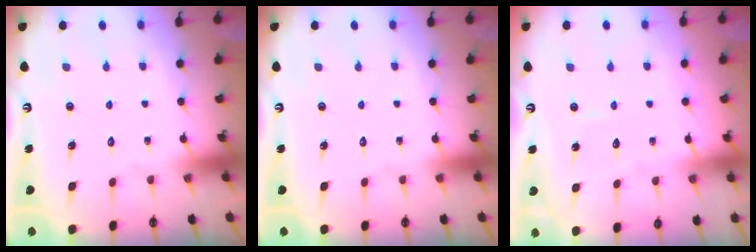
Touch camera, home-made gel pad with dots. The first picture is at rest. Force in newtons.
{"total": 0.0}
{"total": 3.4, "press": 3.4, "slide": 0.4}